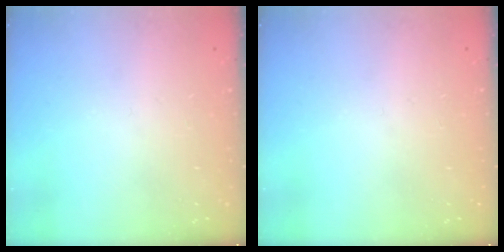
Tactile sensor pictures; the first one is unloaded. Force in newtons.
{"total": 0.0}